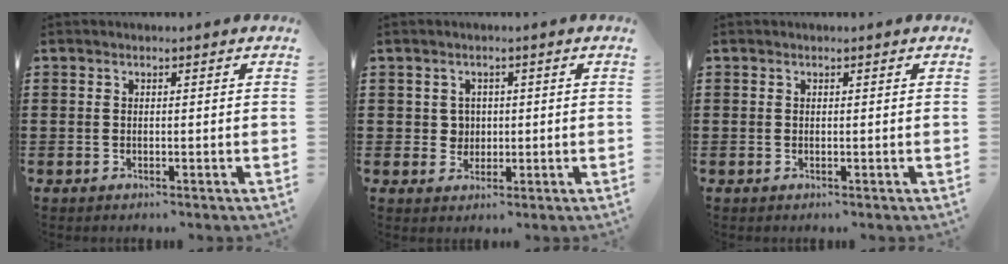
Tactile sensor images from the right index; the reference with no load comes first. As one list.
[{"total": 2.4, "force": [0.2, 2.3, 0.7], "torque": [-0.023, 0.009, 0.002]}, {"total": 0.0}]